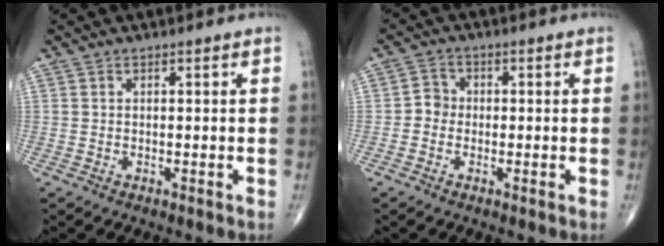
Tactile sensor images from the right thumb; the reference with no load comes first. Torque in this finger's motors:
{"motor_torque": [-0.46, 0.49, 0.35, -0.16, -0.06]}